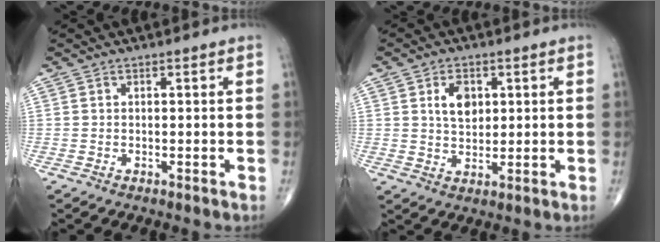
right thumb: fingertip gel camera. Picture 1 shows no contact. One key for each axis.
{"total": 5.7, "fx": 1.8, "fy": 3.8, "fz": 3.9, "tx": -0.047, "ty": -0.009, "tz": 0.031}